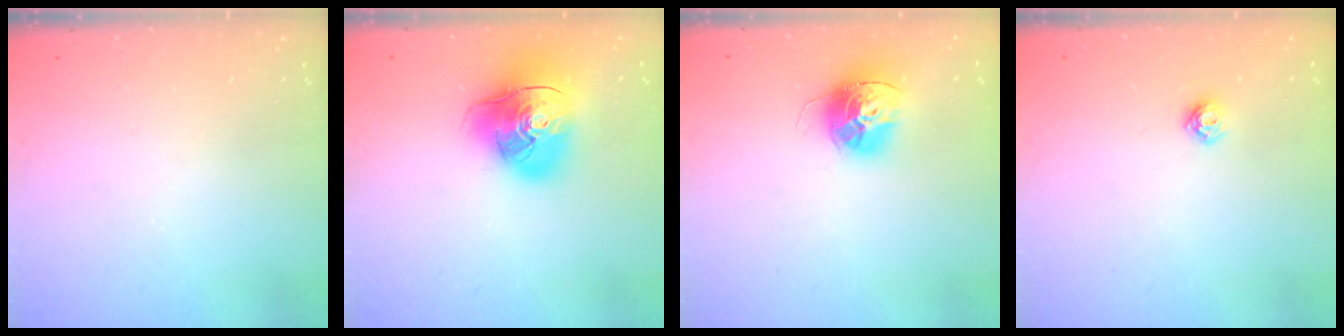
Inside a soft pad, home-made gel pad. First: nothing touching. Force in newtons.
{"total": 17.9, "press": 17.8, "slide": 2.3}
{"total": 13.7, "press": 13.7, "slide": 1.2}
{"total": 5.8, "press": 5.8, "slide": 0.7}